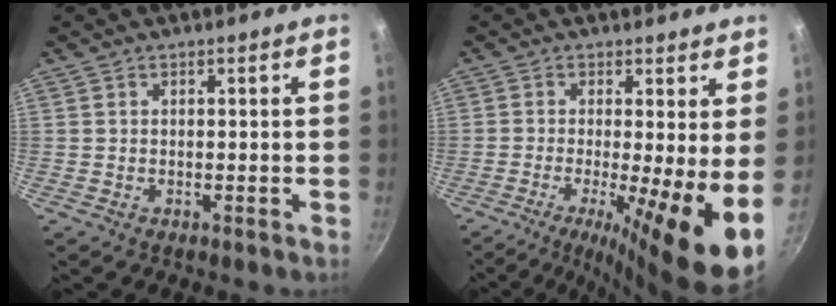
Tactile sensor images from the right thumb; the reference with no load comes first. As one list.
[{"total": 12.4, "force": [-2.0, 2.2, 12.1], "torque": [-0.184, -0.017, -0.034]}]